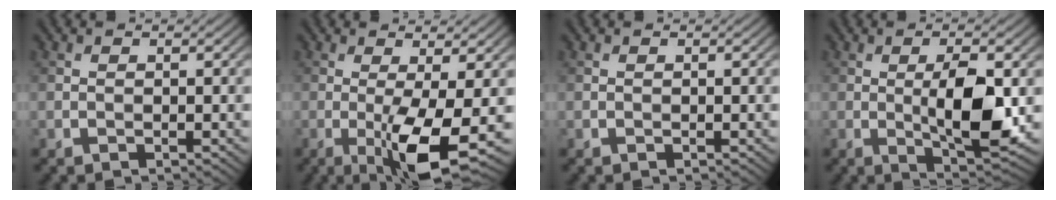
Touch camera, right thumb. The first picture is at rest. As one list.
[{"total": 7.9, "force": [-2.1, 1.4, 7.5], "torque": [-0.131, -0.004, -0.031]}, {"total": 0.0}, {"total": 7.8, "force": [-0.2, 2.2, 7.5], "torque": [-0.128, -0.002, 0.000]}]